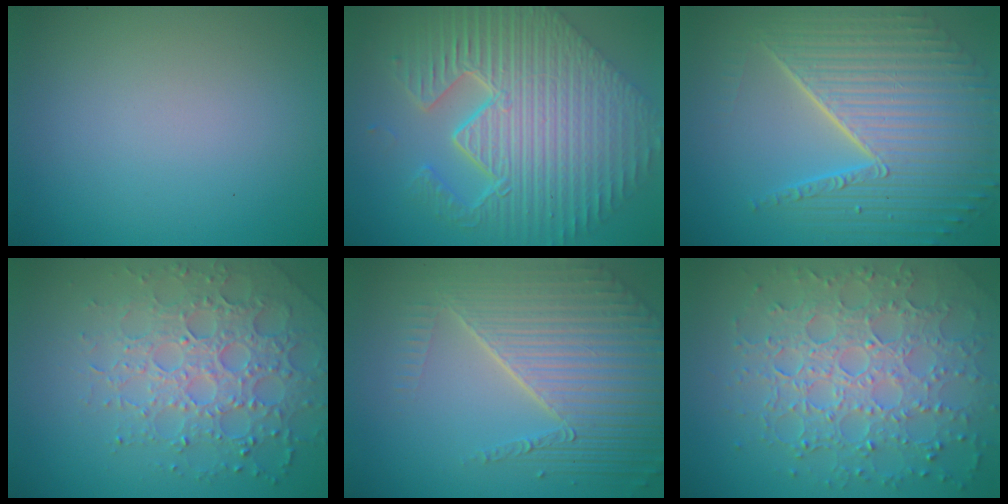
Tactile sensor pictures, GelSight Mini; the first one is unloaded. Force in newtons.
{"total": 11.9, "press": 7.9, "slide": 8.9}
{"total": 10.2, "press": 6.6, "slide": 7.8}
{"total": 4.9, "press": 4.7, "slide": 1.3}
{"total": 8.6, "press": 5.7, "slide": 6.5}
{"total": 7.7, "press": 5.7, "slide": 5.1}